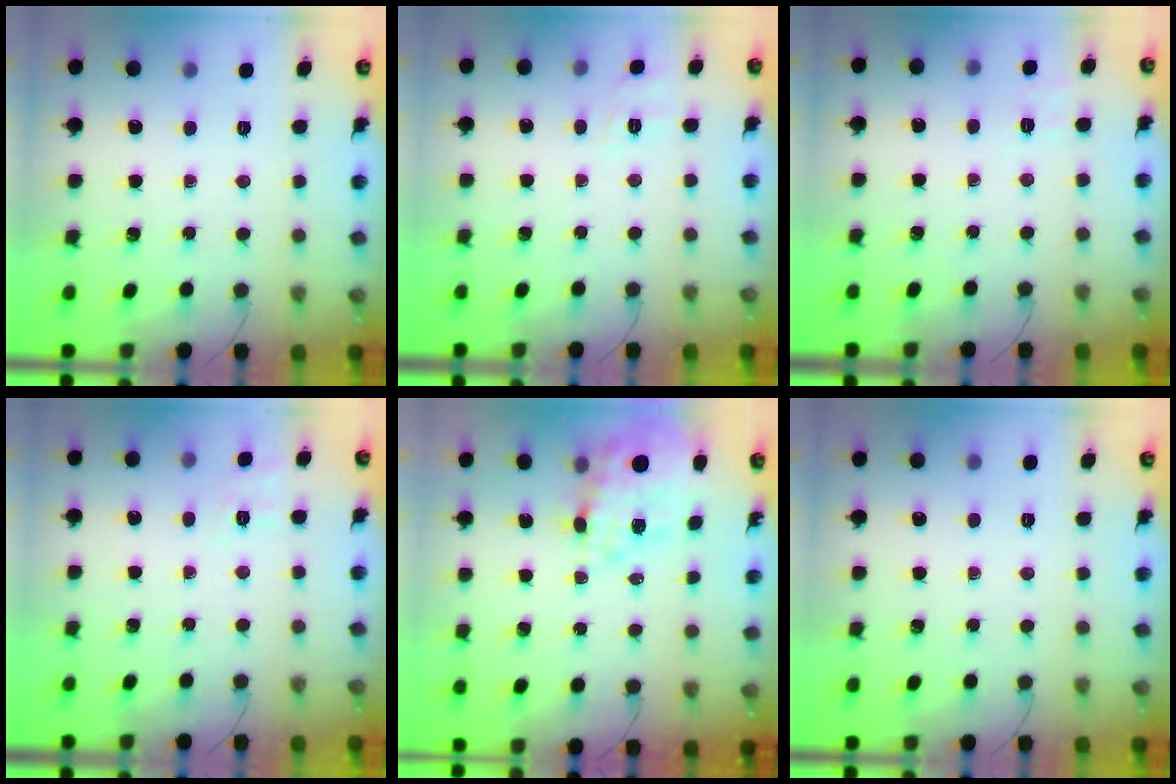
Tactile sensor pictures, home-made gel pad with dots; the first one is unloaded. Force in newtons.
{"total": 5.8, "press": 5.5, "slide": 2.0}
{"total": 1.9, "press": 1.0, "slide": 1.6}
{"total": 6.7, "press": 6.4, "slide": 2.0}
{"total": 16.5, "press": 16.1, "slide": 3.7}
{"total": 0.0}